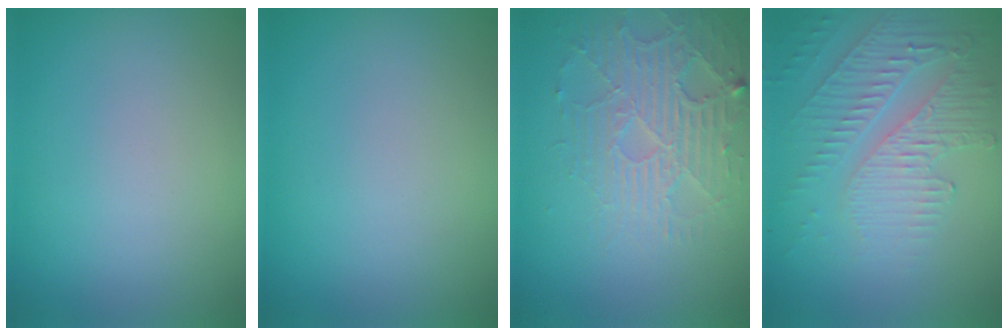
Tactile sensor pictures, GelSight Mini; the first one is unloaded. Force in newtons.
{"total": 0.0}
{"total": 3.8, "press": 3.5, "slide": 1.6}
{"total": 5.6, "press": 3.6, "slide": 4.3}